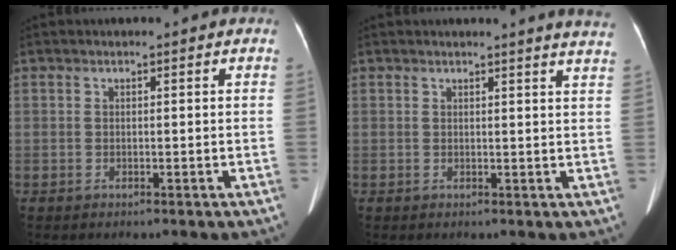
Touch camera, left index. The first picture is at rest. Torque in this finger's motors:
{"motor_torque": [0.16, -1.98, 0.06, 0.04]}